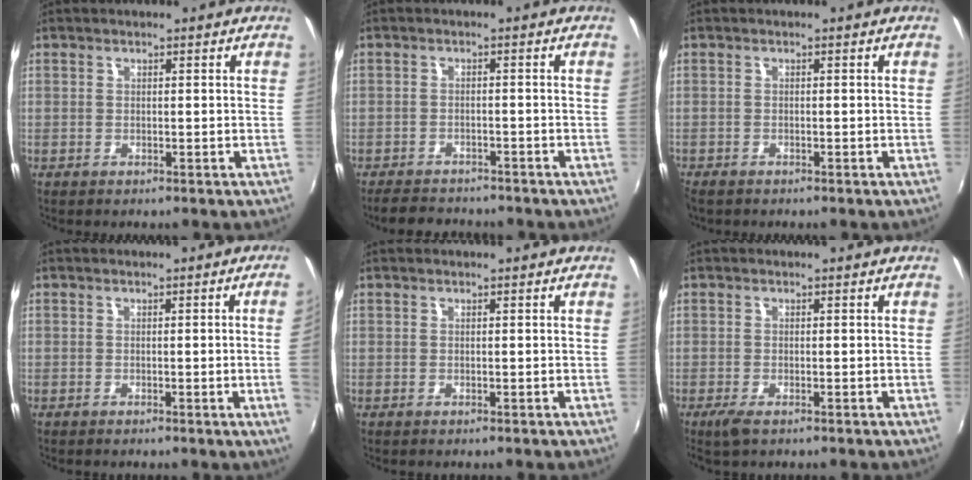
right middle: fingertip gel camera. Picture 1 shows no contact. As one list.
[{"total": 6.0, "force": [-5.4, 2.2, 1.5], "torque": [-0.049, -0.001, -0.084]}, {"total": 1.4, "force": [-1.2, 0.7, 0.3], "torque": [-0.011, -0.005, -0.023]}, {"total": 2.9, "force": [-0.1, -1.5, 2.5], "torque": [-0.040, -0.012, 0.002]}, {"total": 0.0}, {"total": 2.5, "force": [-1.5, 0.6, 1.8], "torque": [-0.038, -0.010, -0.028]}]